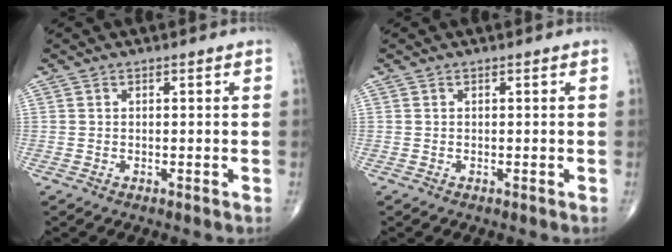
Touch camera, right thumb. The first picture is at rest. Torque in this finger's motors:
{"motor_torque": [0.00, 0.00, 0.00, 0.00, 0.00]}